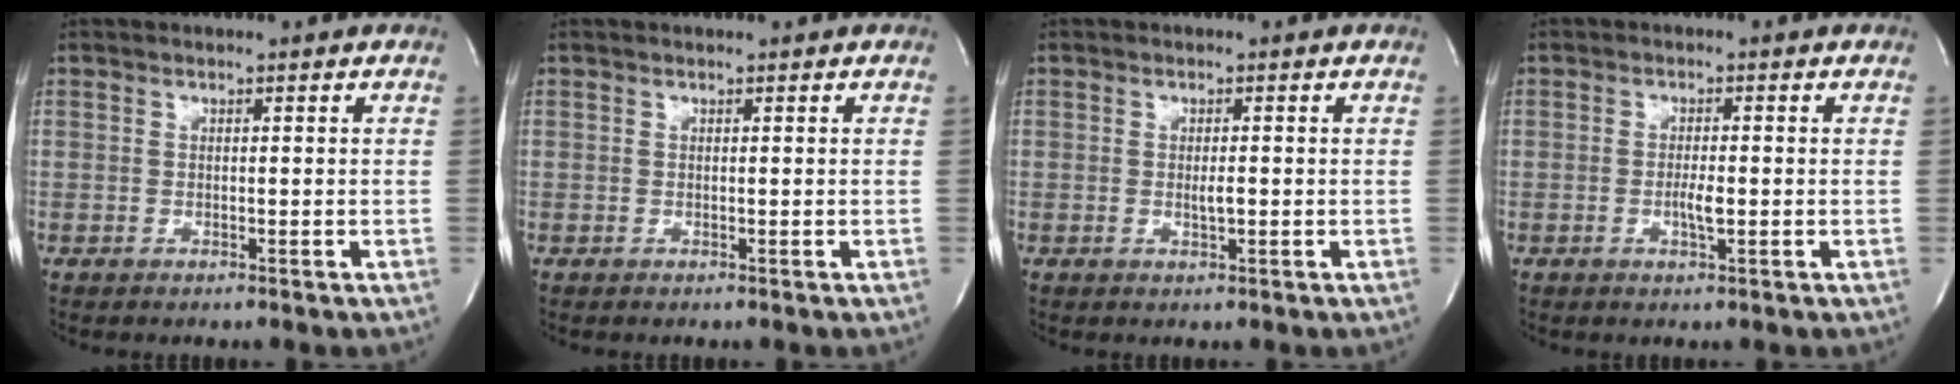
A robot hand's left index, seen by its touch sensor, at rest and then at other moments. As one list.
[{"total": 0.0}, {"total": 1.5, "force": [-0.2, 0.3, 1.4], "torque": [-0.028, -0.002, -0.002]}, {"total": 2.4, "force": [-0.6, 0.3, 2.3], "torque": [-0.045, -0.002, -0.010]}]